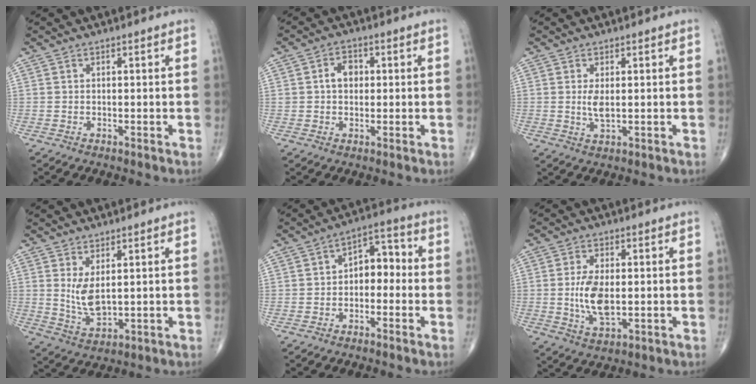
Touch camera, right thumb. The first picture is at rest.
{"total": 4.0, "force": [0.5, 3.0, 2.6], "torque": [-0.032, 0.010, 0.006]}
{"total": 2.9, "force": [0.3, 1.1, 2.6], "torque": [-0.054, -0.008, 0.009]}
{"total": 5.6, "force": [1.4, 2.4, 4.8], "torque": [-0.089, -0.020, 0.039]}
{"total": 6.8, "force": [-0.8, 4.4, 5.0], "torque": [-0.045, 0.036, -0.027]}
{"total": 6.9, "force": [-0.1, 3.1, 6.1], "torque": [-0.122, -0.011, 0.001]}